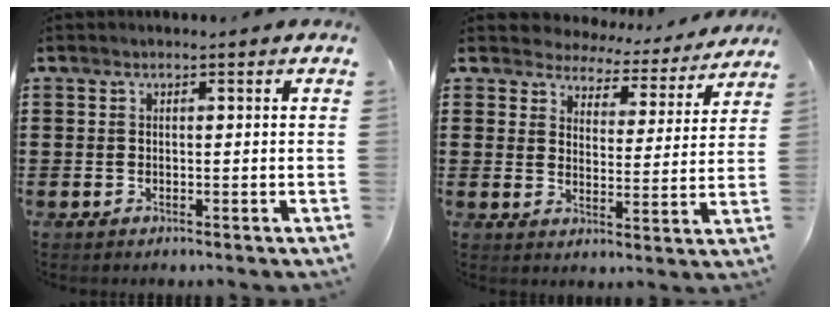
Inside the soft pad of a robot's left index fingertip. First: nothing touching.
{"total": 4.1, "force": [4.1, 0.8, -0.4], "torque": [-0.020, -0.030, 0.067]}